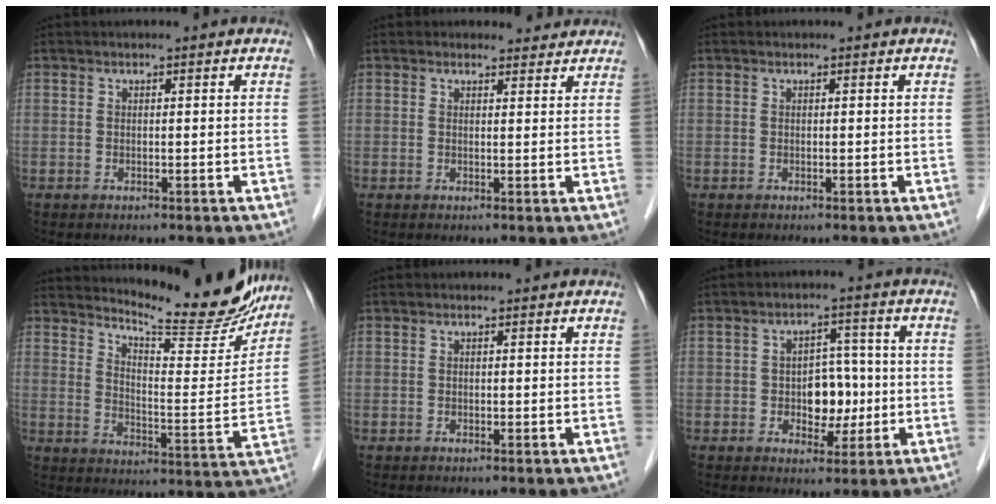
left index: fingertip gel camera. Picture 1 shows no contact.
{"total": 2.3, "force": [2.1, 0.8, -0.2], "torque": [-0.001, 0.000, 0.021]}
{"total": 0.0}
{"total": 16.5, "force": [15.5, 1.5, 5.4], "torque": [-0.084, -0.057, 0.206]}
{"total": 0.0}
{"total": 6.1, "force": [-0.9, 4.0, 4.5], "torque": [-0.067, 0.016, -0.009]}